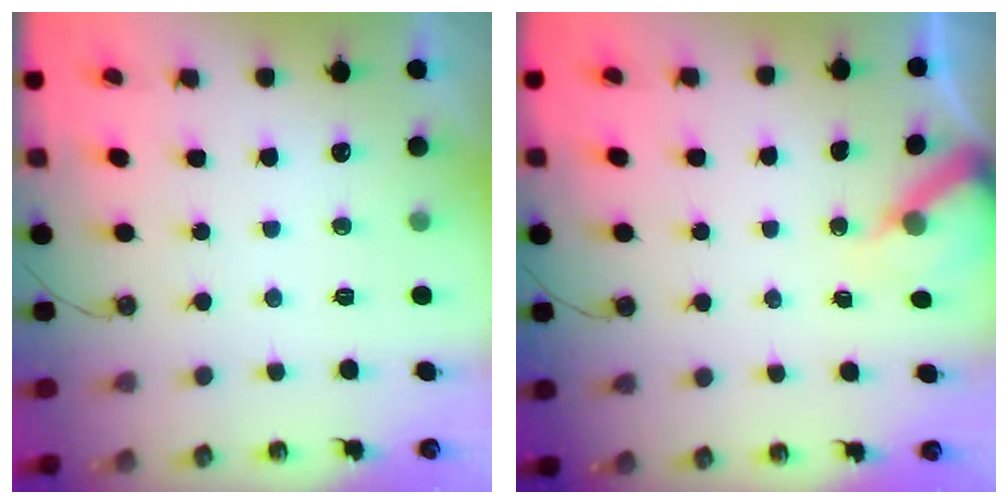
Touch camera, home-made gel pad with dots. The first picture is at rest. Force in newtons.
{"total": 6.2, "press": 6.2, "slide": 0.6}